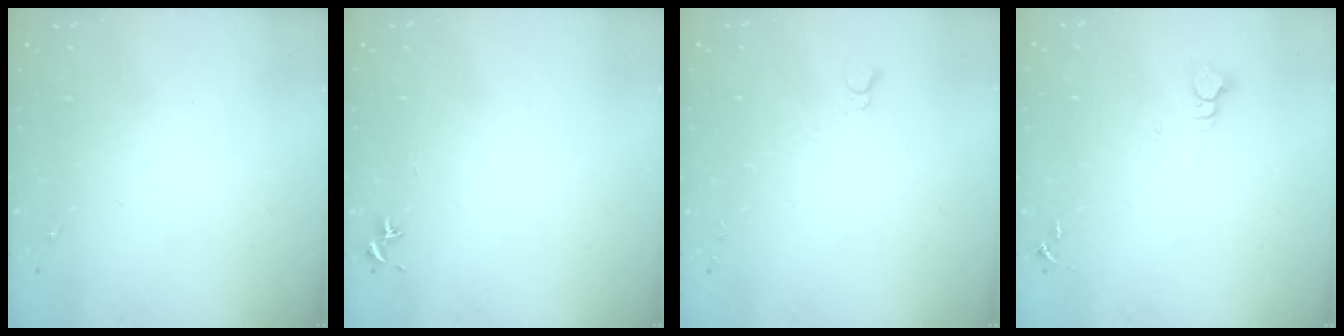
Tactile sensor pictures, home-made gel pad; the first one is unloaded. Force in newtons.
{"total": 0.7, "press": 0.7, "slide": 0.3}
{"total": 2.8, "press": 2.7, "slide": 0.3}
{"total": 3.9, "press": 3.9, "slide": 0.2}